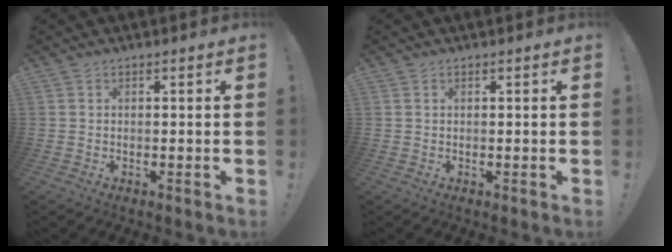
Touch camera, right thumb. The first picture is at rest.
{"total": 0.0}